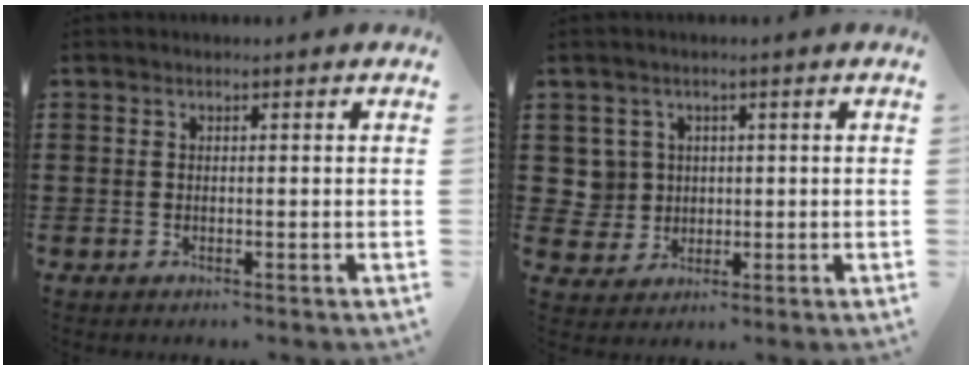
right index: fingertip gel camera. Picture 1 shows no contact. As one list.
[{"total": 4.3, "force": [0.9, 4.1, 0.7], "torque": [-0.037, 0.014, 0.015]}]